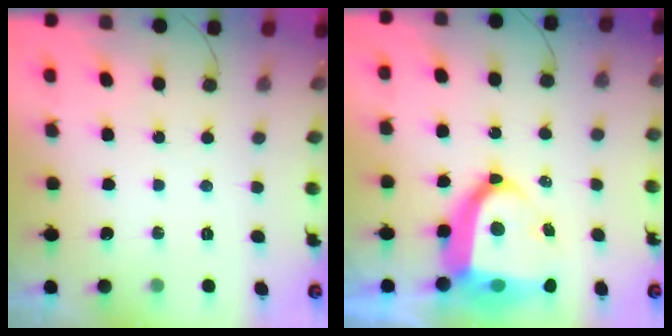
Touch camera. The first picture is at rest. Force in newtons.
{"total": 16.7, "press": 16.7, "slide": 1.7}